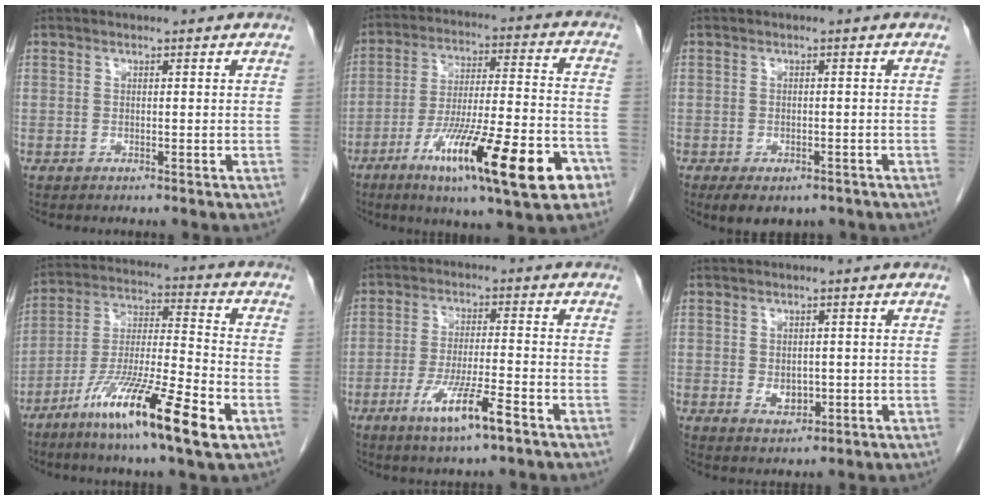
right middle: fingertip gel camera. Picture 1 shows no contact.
{"total": 20.6, "force": [-10.2, 2.5, 17.7], "torque": [-0.261, -0.017, -0.158]}
{"total": 6.1, "force": [-4.4, 3.0, 2.9], "torque": [-0.038, -0.004, -0.061]}
{"total": 16.4, "force": [-8.7, 1.0, 13.9], "torque": [-0.265, -0.033, -0.156]}
{"total": 7.9, "force": [-4.3, 0.4, 6.6], "torque": [-0.126, -0.013, -0.075]}
{"total": 2.1, "force": [-0.1, 1.6, 1.4], "torque": [-0.021, -0.001, 0.004]}